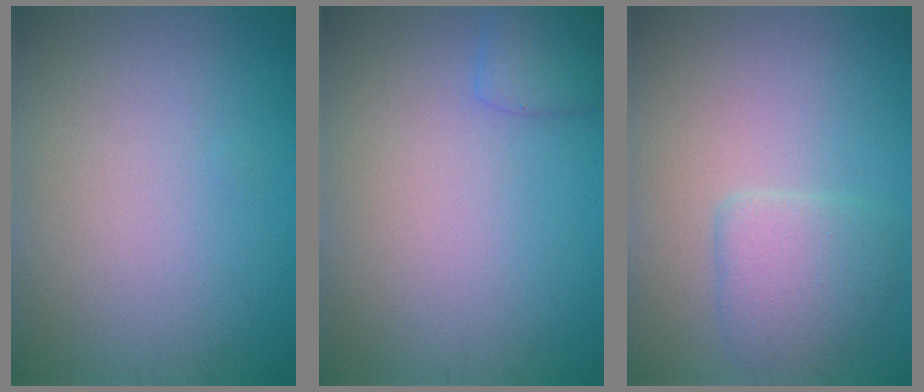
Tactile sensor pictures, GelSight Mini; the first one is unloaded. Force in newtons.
{"total": 1.7, "press": 1.7, "slide": 0.1}
{"total": 2.9, "press": 2.9, "slide": 0.3}